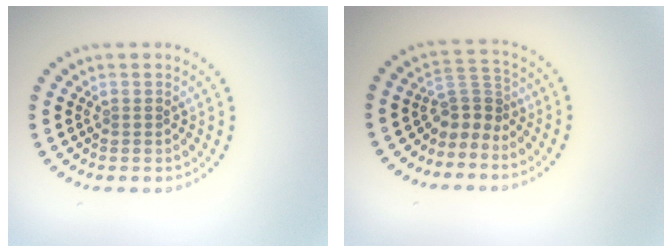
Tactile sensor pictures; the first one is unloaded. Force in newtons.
{"total": 2.8, "press": 1.8, "slide": 2.1}